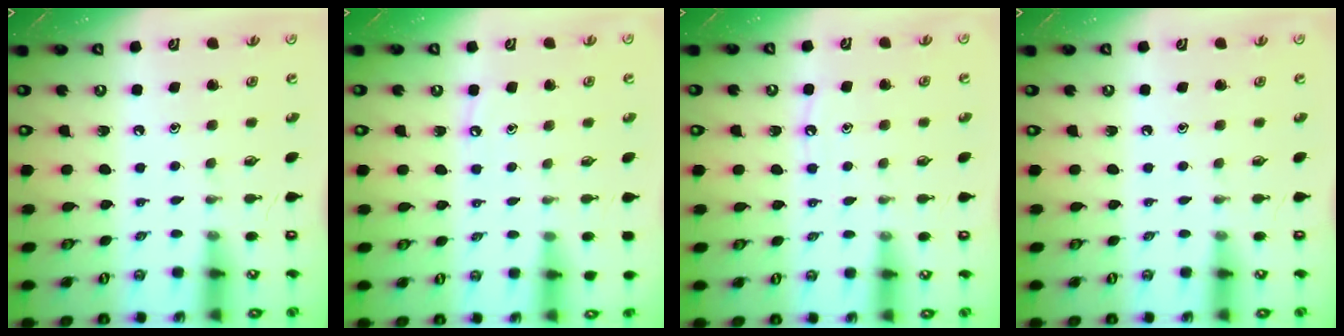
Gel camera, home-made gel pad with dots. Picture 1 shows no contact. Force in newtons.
{"total": 3.1, "press": 3.0, "slide": 0.4}
{"total": 5.6, "press": 5.6, "slide": 0.7}
{"total": 0.0}